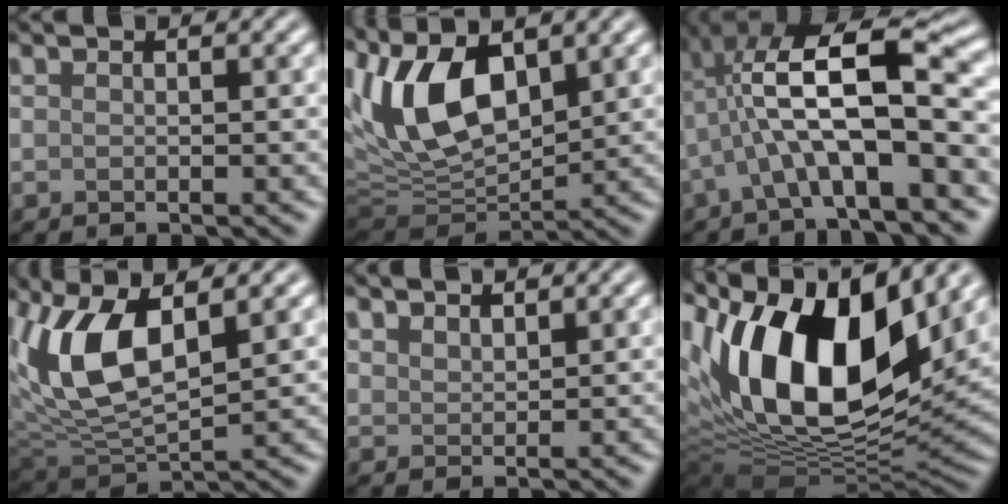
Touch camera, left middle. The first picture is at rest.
{"total": 9.7, "force": [3.0, 4.8, 7.8], "torque": [-0.169, 0.015, 0.058]}
{"total": 10.0, "force": [-1.0, 2.9, 9.5], "torque": [-0.173, 0.033, -0.012]}
{"total": 8.3, "force": [2.8, 3.8, 6.9], "torque": [-0.158, 0.006, 0.059]}
{"total": 2.2, "force": [2.2, 0.1, -0.2], "torque": [0.000, 0.009, 0.052]}
{"total": 15.7, "force": [4.6, 7.9, 12.8], "torque": [-0.231, 0.012, 0.078]}